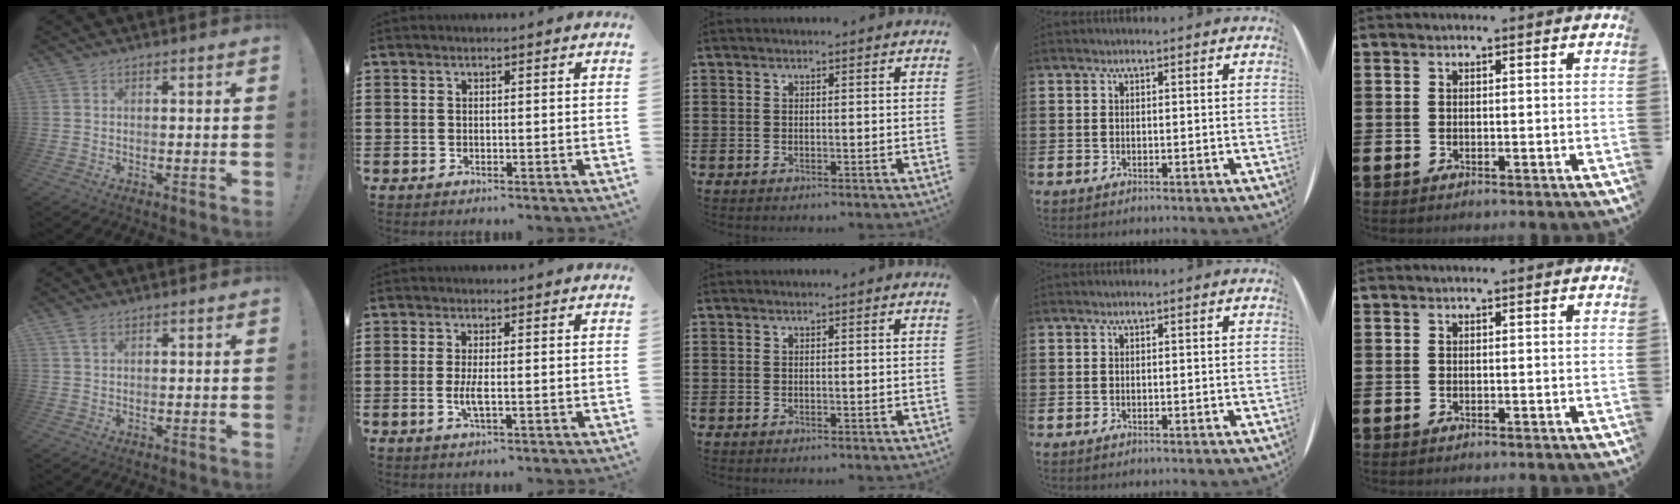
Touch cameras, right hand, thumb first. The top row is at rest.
{"thumb": {"total": 1.8, "force": [1.1, 0.9, 1.1], "torque": [-0.021, -0.001, 0.021]}, "index": {"total": 2.8, "force": [-0.5, 0.5, 2.7], "torque": [-0.056, -0.006, -0.011]}}